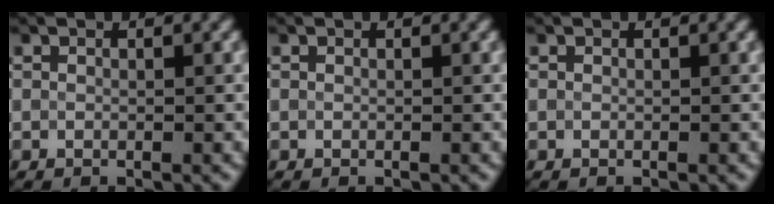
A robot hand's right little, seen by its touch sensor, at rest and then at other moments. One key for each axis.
{"total": 0.0}
{"total": 0.0}